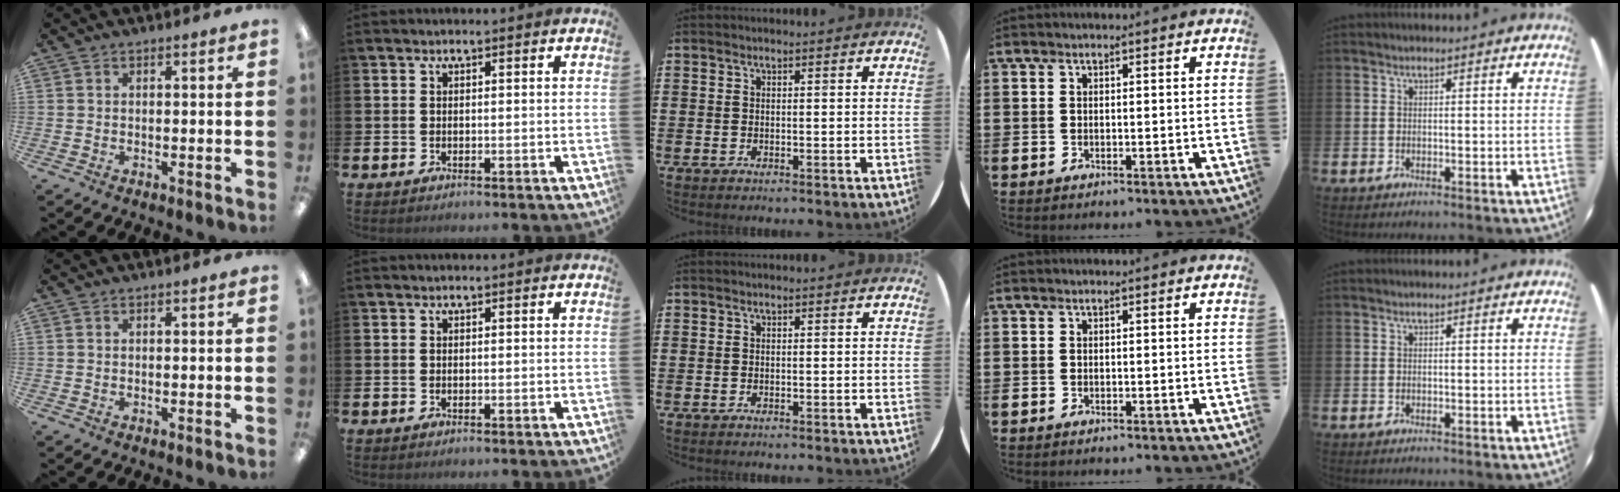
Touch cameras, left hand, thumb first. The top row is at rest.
{}